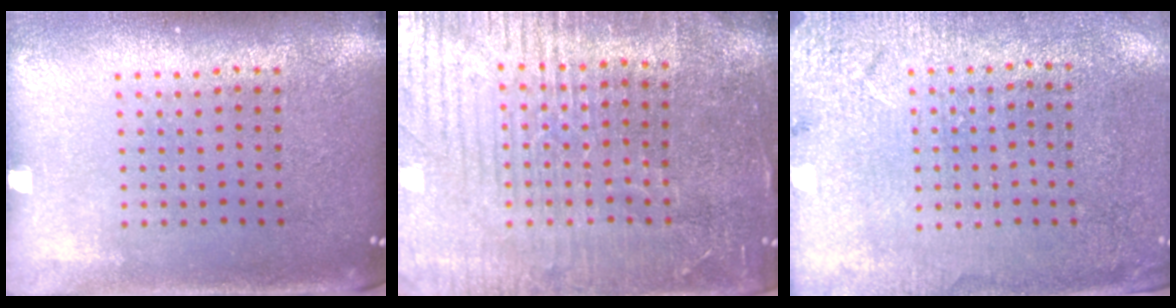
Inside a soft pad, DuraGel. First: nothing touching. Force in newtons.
{"total": 4.5, "press": 4.2, "slide": 1.6}
{"total": 2.6, "press": 2.5, "slide": 0.7}